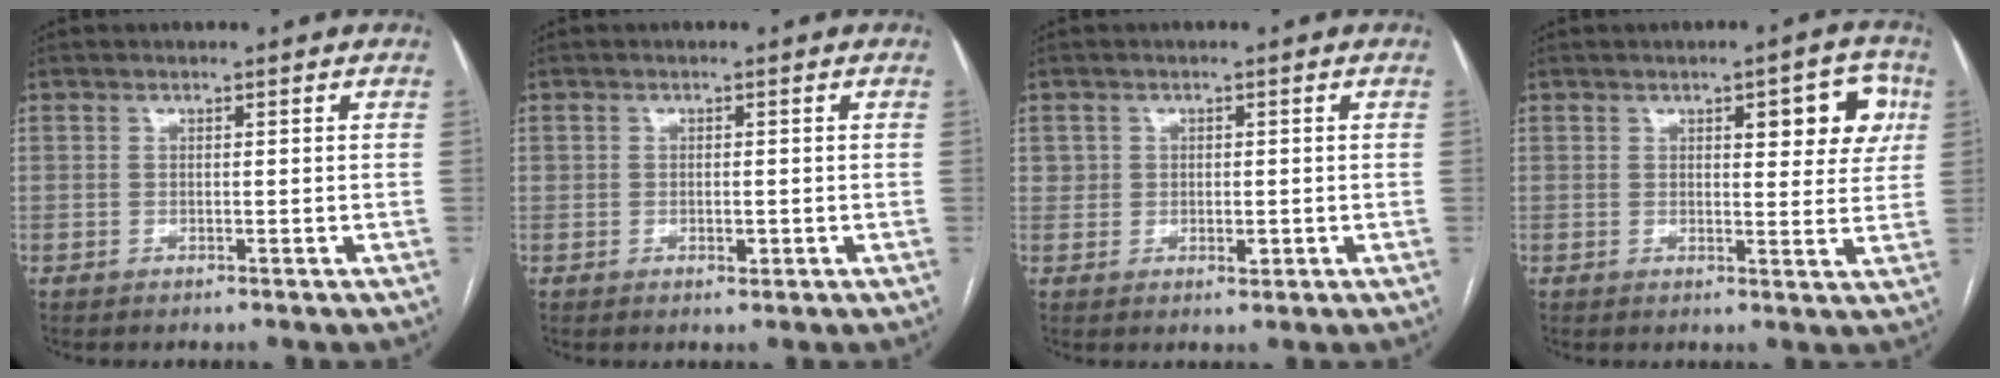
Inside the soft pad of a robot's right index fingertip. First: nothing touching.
{"total": 1.6, "force": [-0.3, 1.0, 1.2], "torque": [-0.019, 0.000, 0.000]}
{"total": 2.4, "force": [0.0, 2.1, 1.3], "torque": [-0.017, 0.003, 0.004]}
{"total": 7.6, "force": [2.9, 2.6, 6.5], "torque": [-0.066, 0.013, 0.032]}